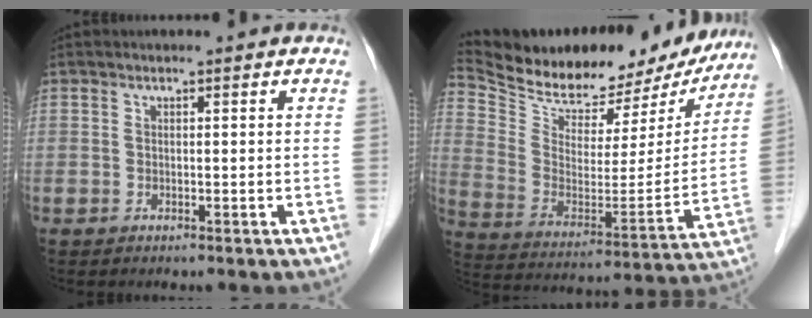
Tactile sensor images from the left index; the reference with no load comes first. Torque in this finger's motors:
{"motor_torque": [-0.21, -1.10, 0.52, 0.05]}